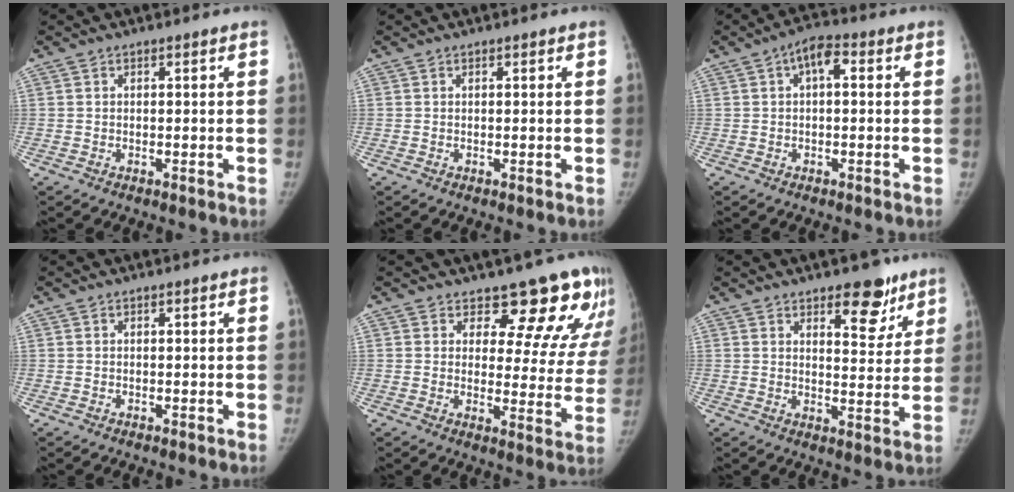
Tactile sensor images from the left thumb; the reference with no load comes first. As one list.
[{"total": 0.0}, {"total": 5.0, "force": [1.1, 2.4, 4.2], "torque": [-0.060, 0.017, 0.010]}, {"total": 0.0}, {"total": 14.9, "force": [12.1, 6.4, 5.8], "torque": [-0.011, -0.080, 0.123]}, {"total": 8.7, "force": [5.8, 4.0, 5.2], "torque": [-0.035, -0.036, 0.081]}]